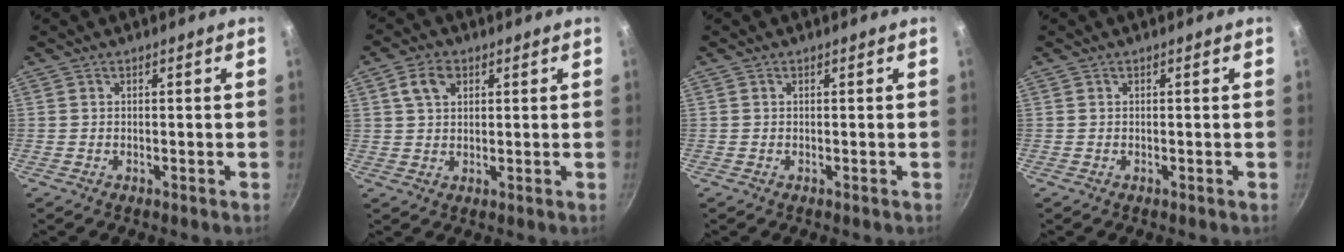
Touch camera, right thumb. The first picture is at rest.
{"total": 5.2, "force": [2.1, 3.5, 3.2], "torque": [-0.048, 0.003, 0.035]}
{"total": 0.0}
{"total": 0.0}